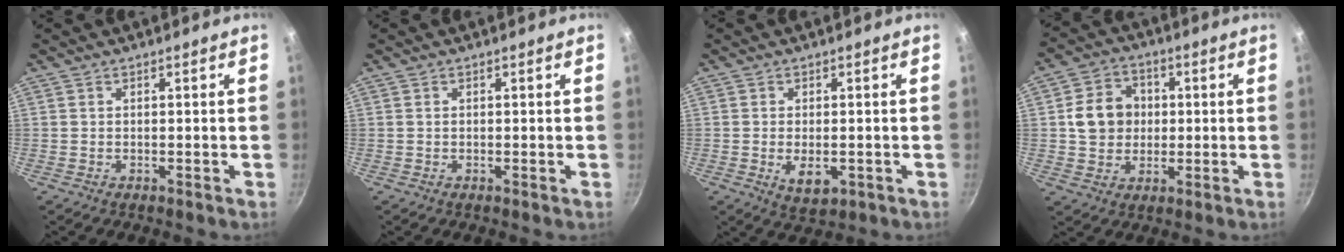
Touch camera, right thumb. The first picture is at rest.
{"total": 0.0}
{"total": 4.6, "force": [-1.0, 2.6, 3.6], "torque": [-0.058, -0.005, -0.009]}
{"total": 10.0, "force": [0.7, 8.6, 5.1], "torque": [-0.060, 0.010, 0.009]}